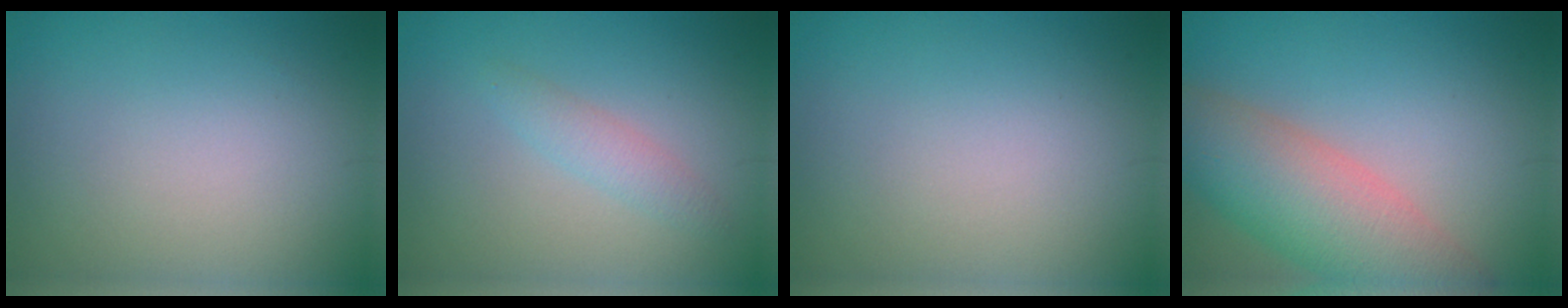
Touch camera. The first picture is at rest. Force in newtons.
{"total": 1.7, "press": 1.7, "slide": 0.1}
{"total": 0.0}
{"total": 7.8, "press": 7.8, "slide": 0.4}